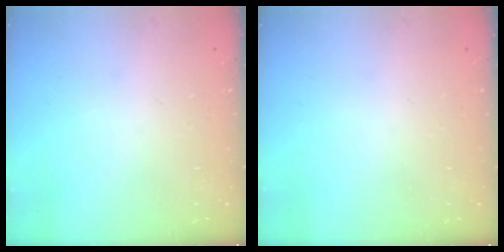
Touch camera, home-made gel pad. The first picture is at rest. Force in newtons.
{"total": 0.0}